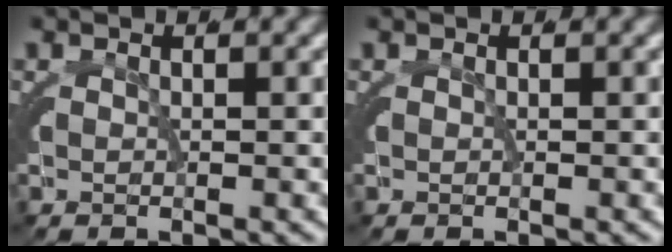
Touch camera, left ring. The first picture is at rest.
{"total": 0.0}